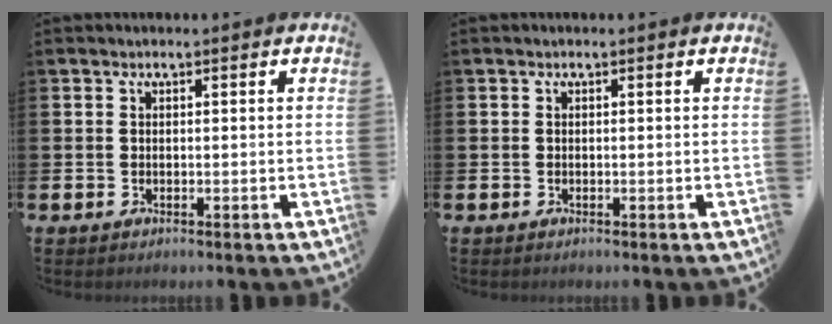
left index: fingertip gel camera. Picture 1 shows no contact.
{"total": 0.0}